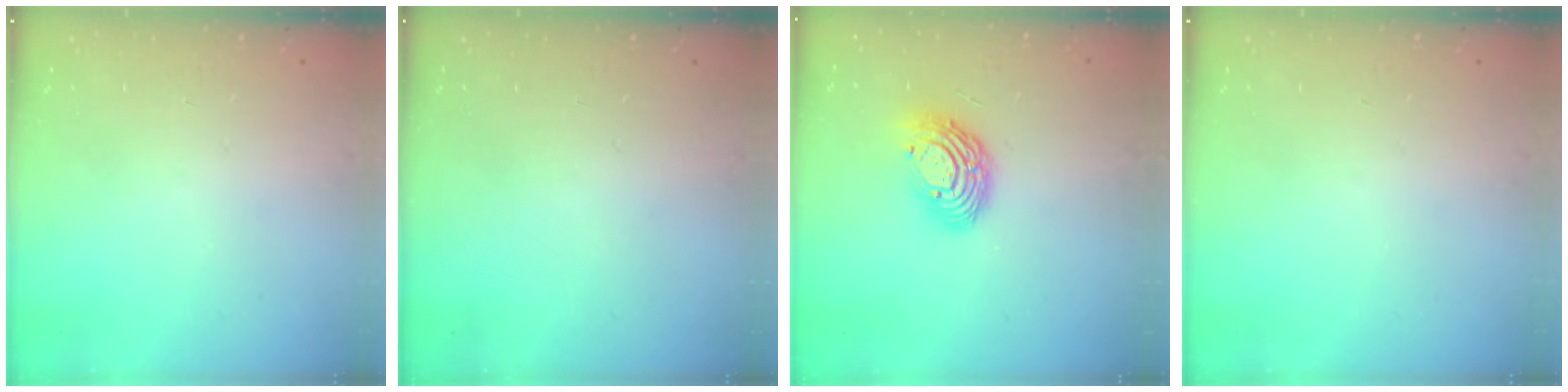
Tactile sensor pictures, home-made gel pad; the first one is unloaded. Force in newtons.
{"total": 0.0}
{"total": 12.1, "press": 12.1, "slide": 1.0}
{"total": 0.0}